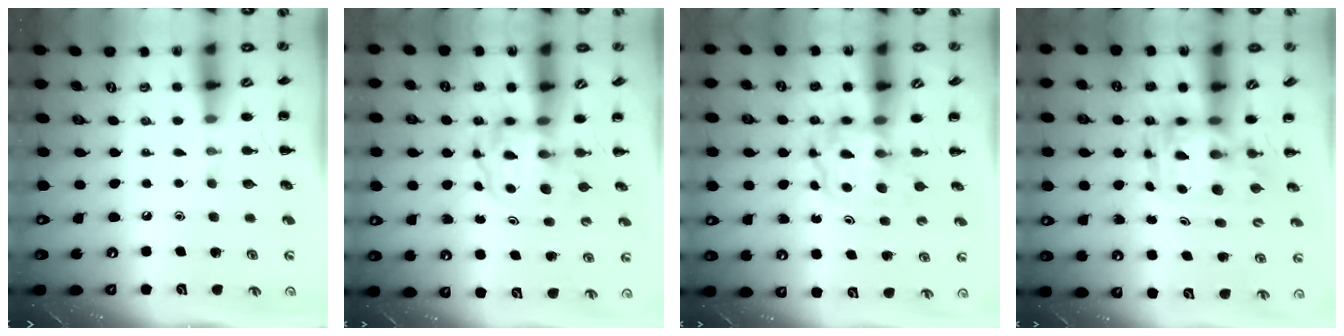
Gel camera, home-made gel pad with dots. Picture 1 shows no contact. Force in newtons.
{"total": 3.9, "press": 3.8, "slide": 0.6}
{"total": 4.0, "press": 4.0, "slide": 0.4}
{"total": 3.7, "press": 3.6, "slide": 0.7}